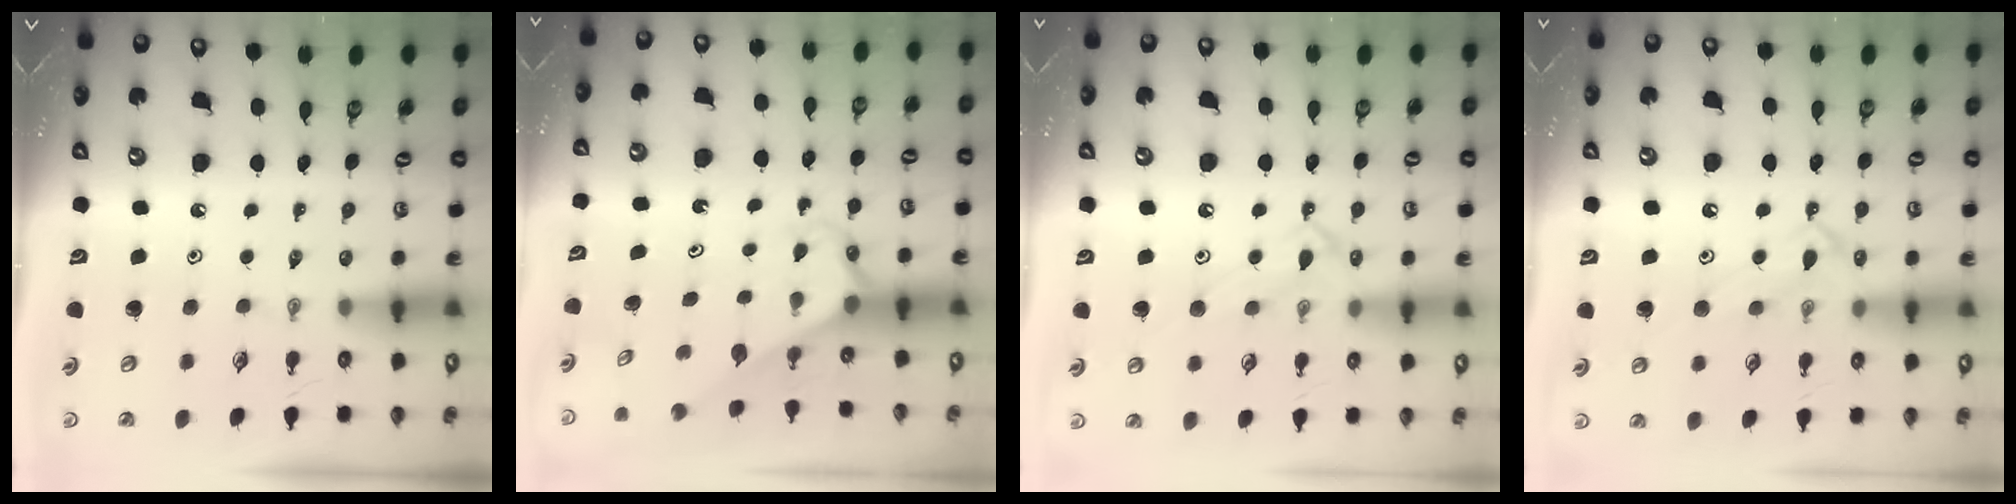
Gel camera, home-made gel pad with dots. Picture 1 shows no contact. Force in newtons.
{"total": 2.7, "press": 2.7, "slide": 0.1}
{"total": 11.4, "press": 11.4, "slide": 0.8}
{"total": 11.4, "press": 11.4, "slide": 0.8}